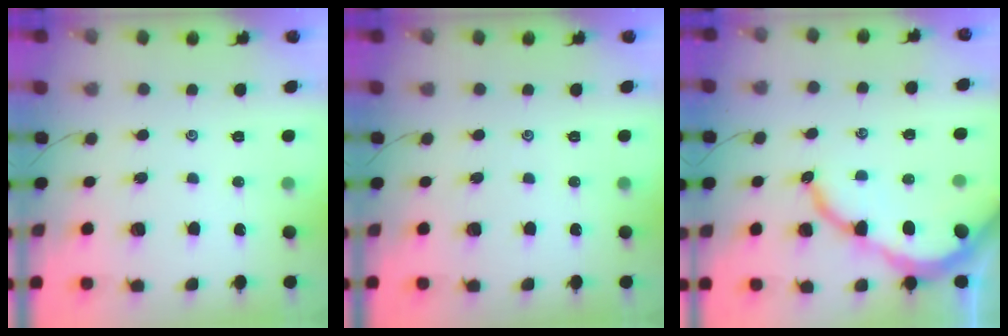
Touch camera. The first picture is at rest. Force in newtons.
{"total": 0.0}
{"total": 9.6, "press": 9.6, "slide": 1.1}